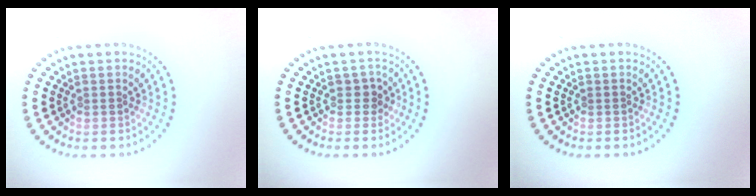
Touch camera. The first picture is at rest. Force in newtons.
{"total": 1.3, "press": 1.2, "slide": 0.6}
{"total": 0.0}